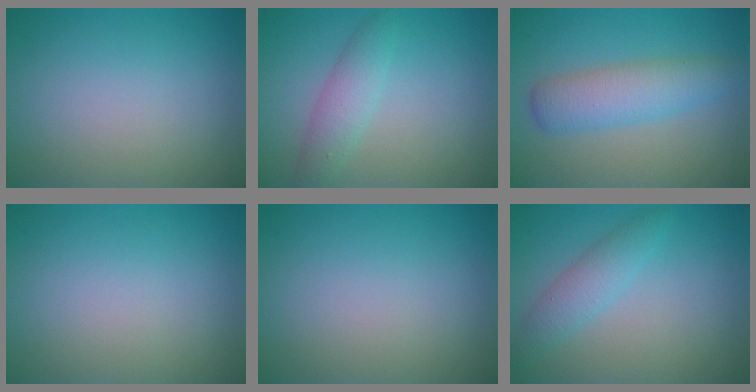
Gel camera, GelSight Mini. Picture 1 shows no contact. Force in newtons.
{"total": 2.7, "press": 2.7, "slide": 0.2}
{"total": 4.2, "press": 4.2, "slide": 0.1}
{"total": 0.0}
{"total": 0.0}
{"total": 2.6, "press": 2.6, "slide": 0.0}